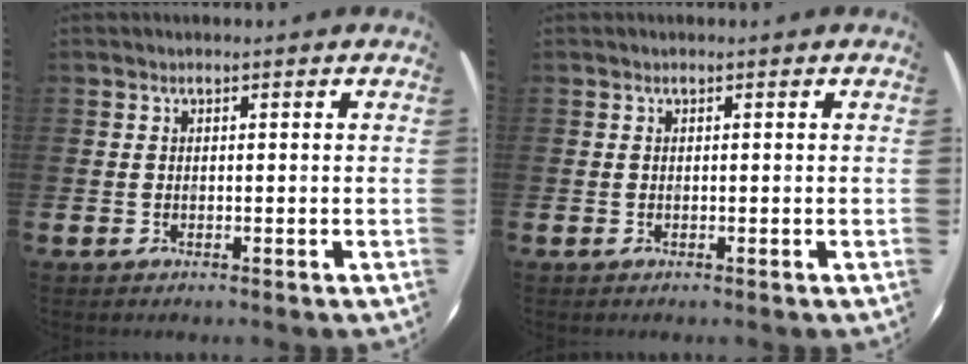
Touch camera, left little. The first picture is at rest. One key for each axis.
{"total": 0.0}